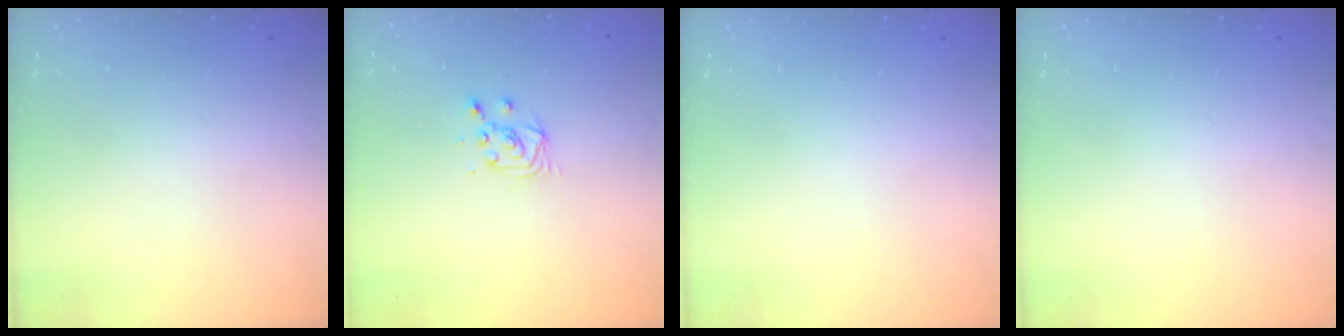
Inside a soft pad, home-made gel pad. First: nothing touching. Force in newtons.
{"total": 4.6, "press": 4.6, "slide": 0.5}
{"total": 0.0}
{"total": 0.0}